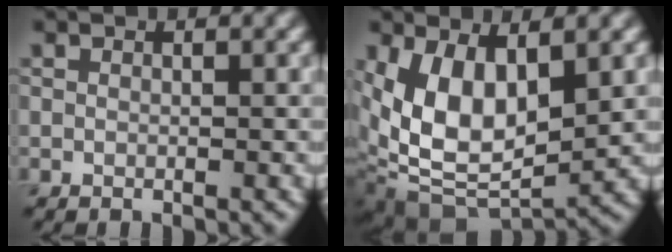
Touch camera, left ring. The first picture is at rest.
{"total": 9.0, "force": [1.2, 4.9, 7.5], "torque": [-0.155, -0.017, 0.024]}